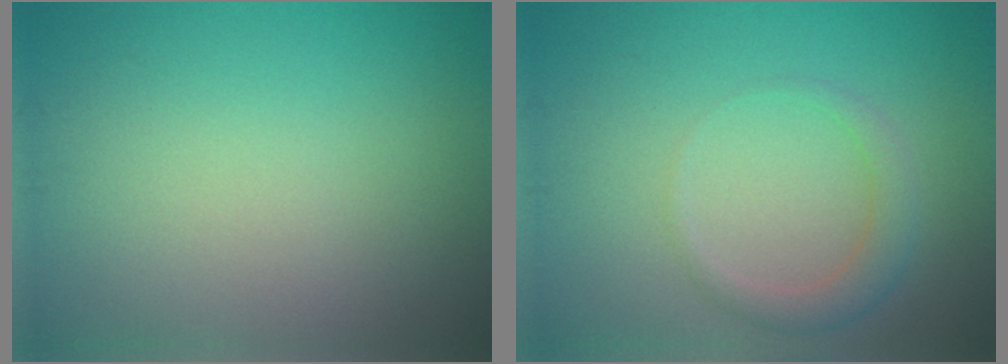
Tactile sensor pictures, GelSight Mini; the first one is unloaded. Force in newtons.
{"total": 2.1, "press": 2.1, "slide": 0.1}